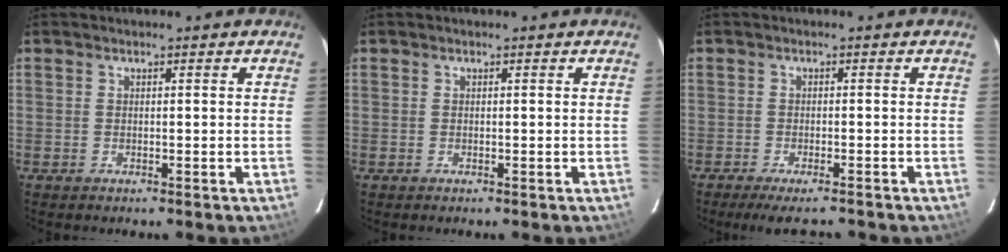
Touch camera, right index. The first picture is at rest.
{"total": 0.0}
{"total": 6.3, "force": [-5.3, 1.2, 3.1], "torque": [-0.069, -0.015, -0.085]}